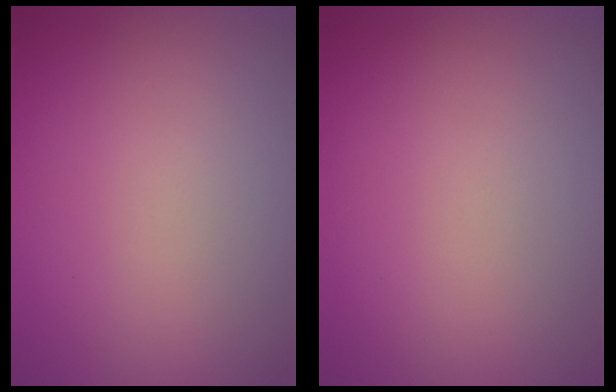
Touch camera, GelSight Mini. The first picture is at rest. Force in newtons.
{"total": 0.0}